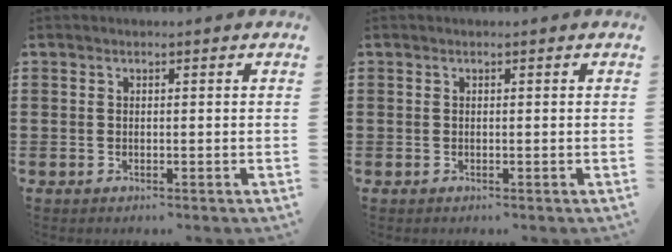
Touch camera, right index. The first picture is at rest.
{"total": 0.0}